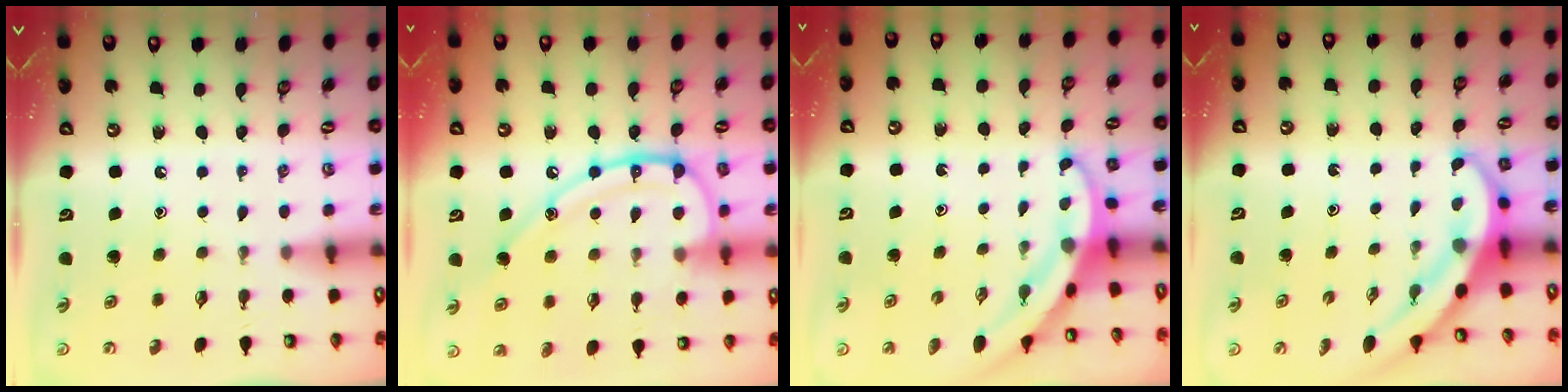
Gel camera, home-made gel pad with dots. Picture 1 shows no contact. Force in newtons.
{"total": 18.1, "press": 18.0, "slide": 1.7}
{"total": 3.6, "press": 3.6, "slide": 0.1}
{"total": 3.7, "press": 3.7, "slide": 0.3}